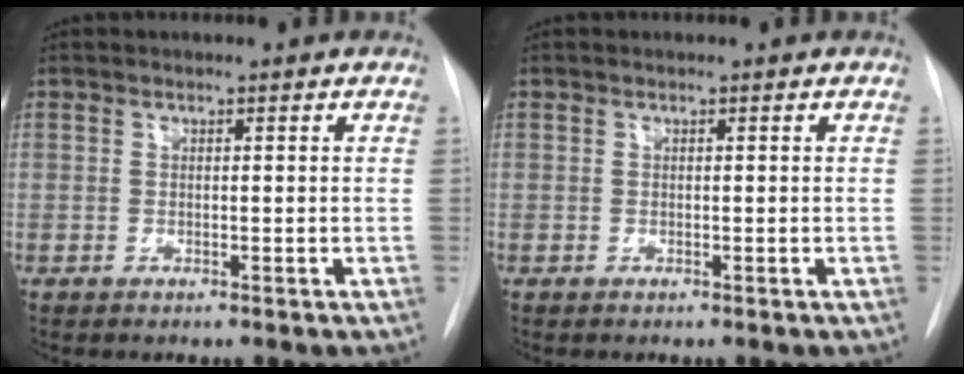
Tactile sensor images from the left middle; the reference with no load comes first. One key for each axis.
{"total": 0.0}